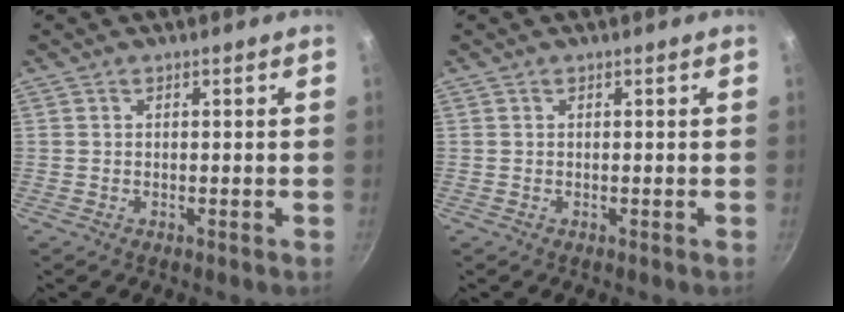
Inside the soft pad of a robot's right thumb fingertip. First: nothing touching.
{"total": 0.0}